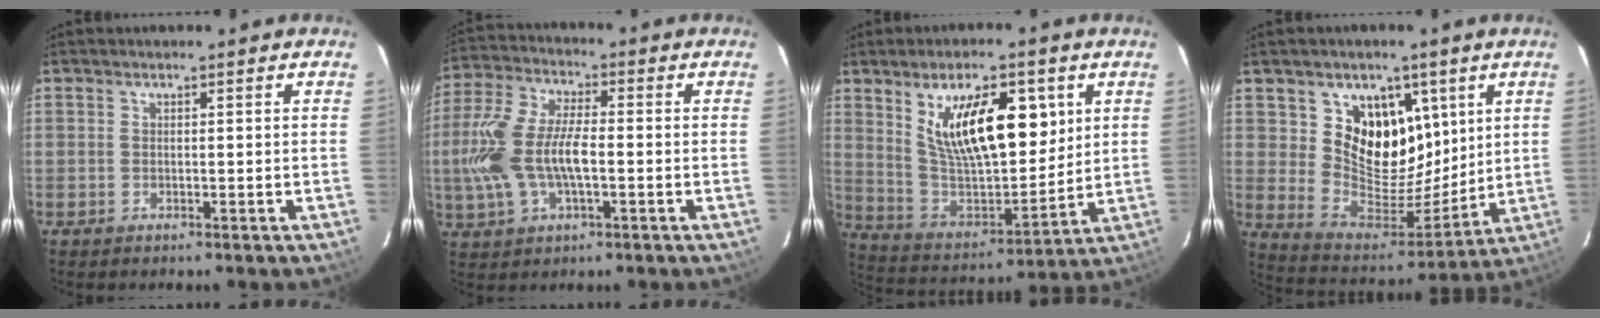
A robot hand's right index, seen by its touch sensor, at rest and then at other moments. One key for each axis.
{"total": 14.1, "fx": -2.0, "fy": 6.3, "fz": 12.5, "tx": -0.277, "ty": 0.005, "tz": -0.037}
{"total": 18.7, "fx": 7.2, "fy": 7.8, "fz": 15.4, "tx": -0.256, "ty": -0.003, "tz": 0.141}
{"total": 14.9, "fx": 6.5, "fy": 11.2, "fz": 7.3, "tx": -0.136, "ty": -0.012, "tz": 0.129}